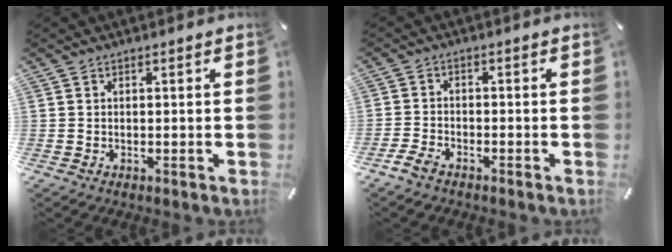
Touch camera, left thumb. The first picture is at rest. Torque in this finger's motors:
{"motor_torque": [-0.38, 0.46, 0.14, 0.31, 0.05]}